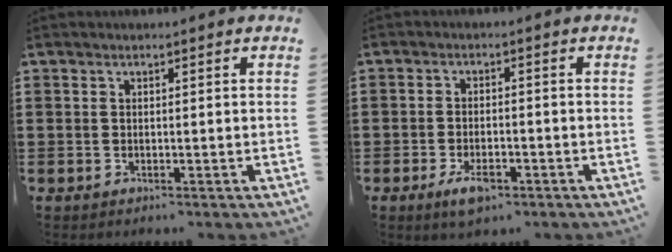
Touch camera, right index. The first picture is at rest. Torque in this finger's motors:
{"motor_torque": [1.03, 1.11, 0.42, 0.06]}